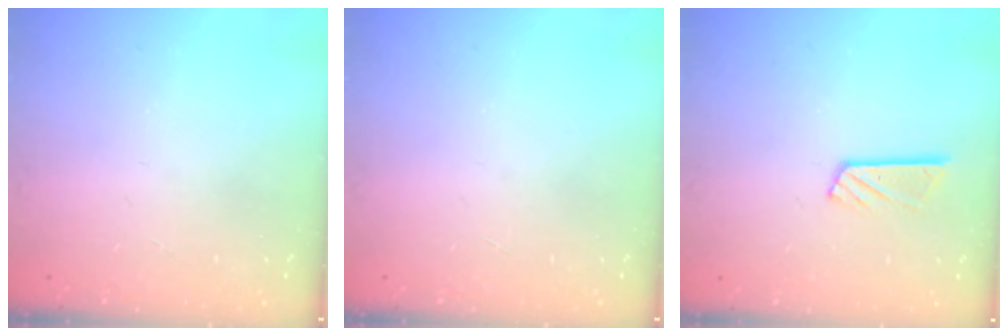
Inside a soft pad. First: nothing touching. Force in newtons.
{"total": 0.0}
{"total": 7.3, "press": 7.3, "slide": 0.4}